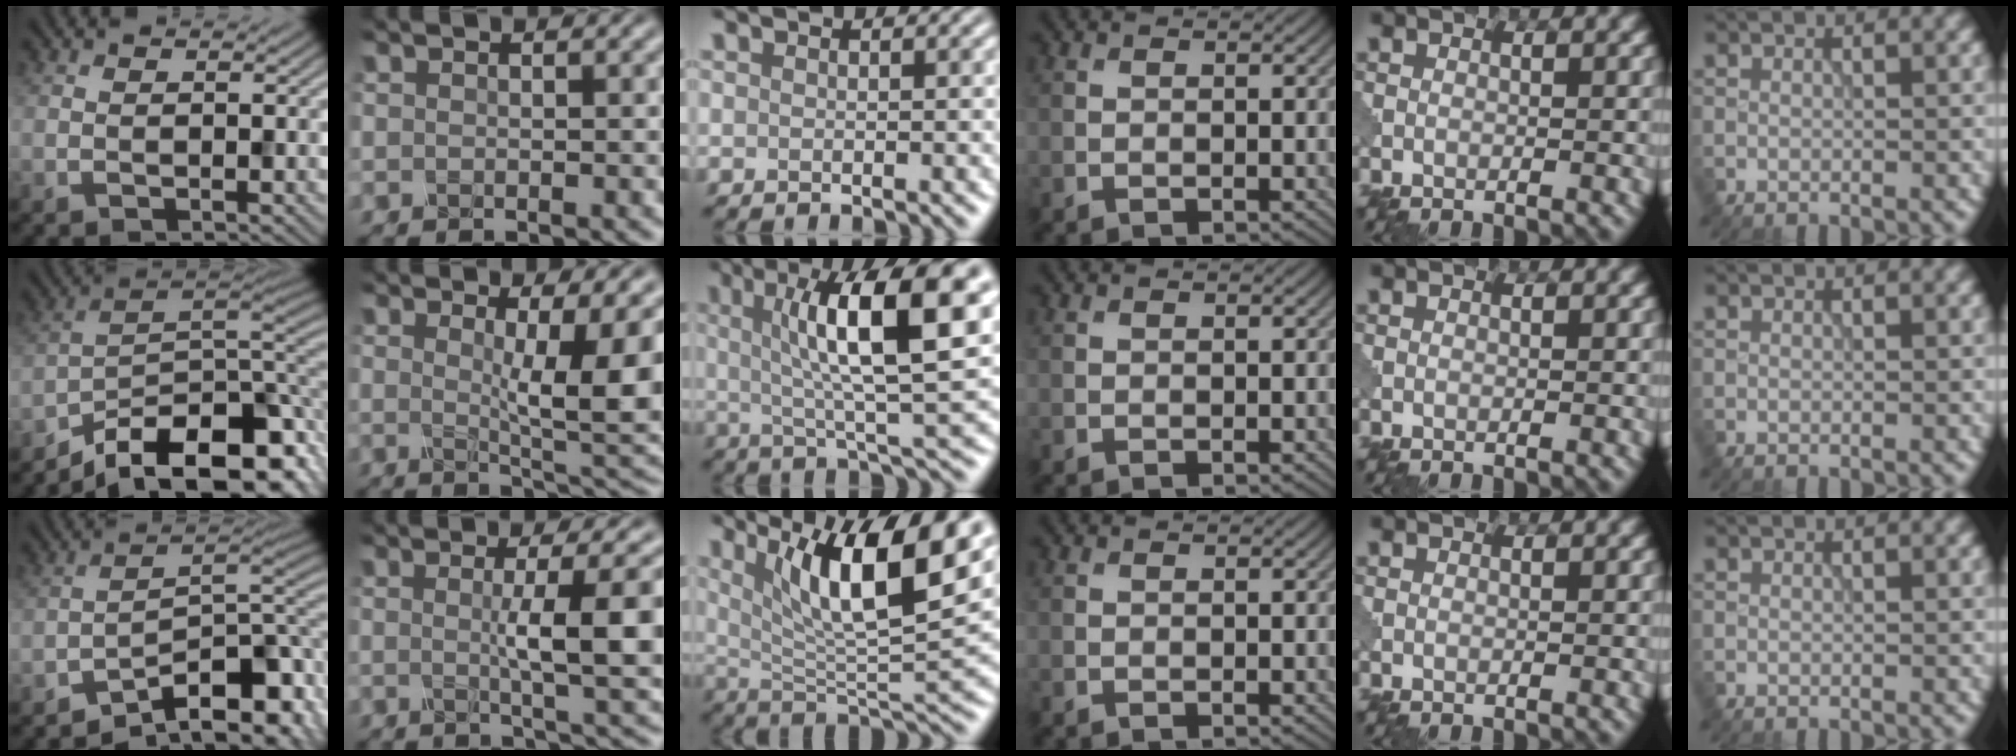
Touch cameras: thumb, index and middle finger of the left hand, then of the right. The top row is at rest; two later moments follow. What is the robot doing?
{"motion": "shake", "object": "salt shaker"}